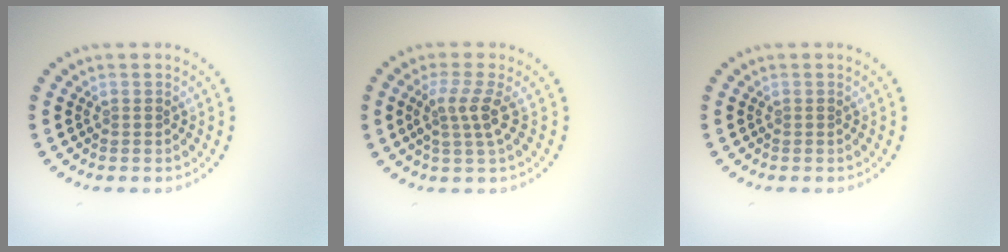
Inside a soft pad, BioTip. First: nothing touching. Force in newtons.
{"total": 2.6, "press": 2.0, "slide": 1.7}
{"total": 0.0}